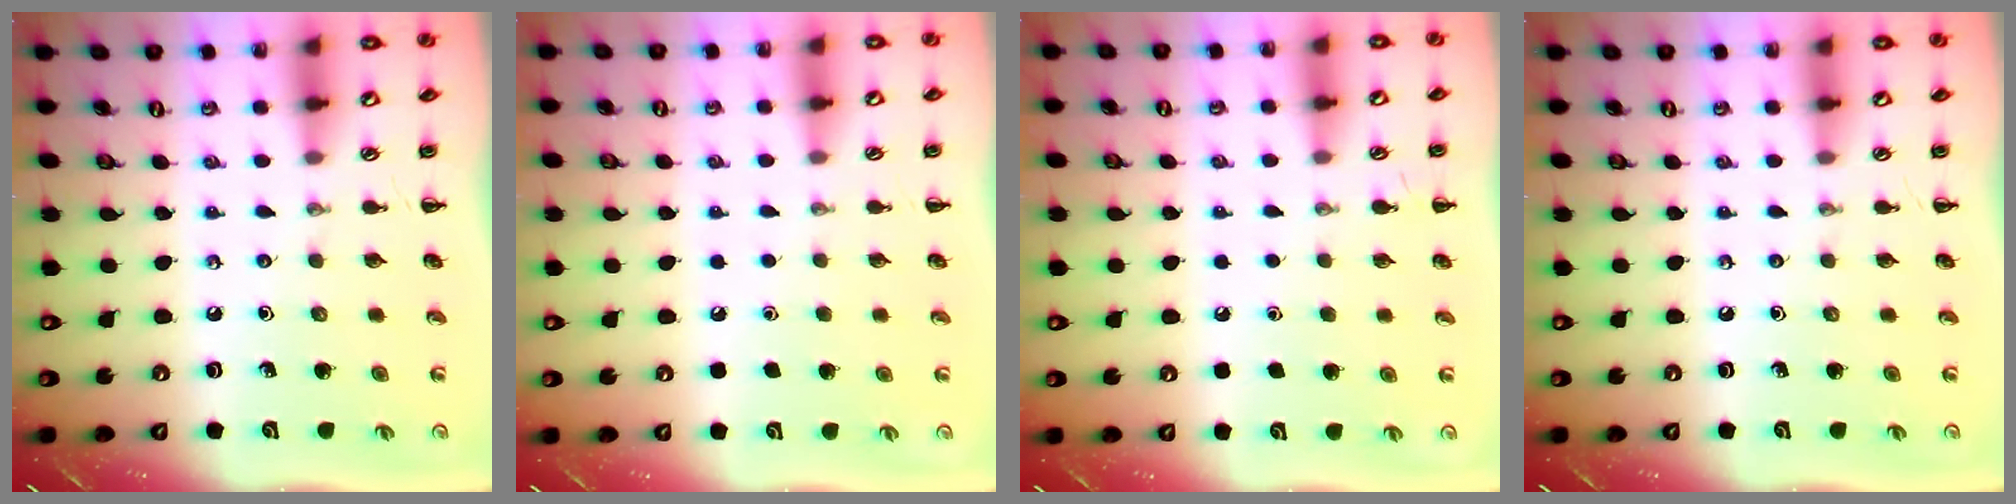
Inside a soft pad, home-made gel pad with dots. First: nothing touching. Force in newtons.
{"total": 1.7, "press": 1.7, "slide": 0.1}
{"total": 1.8, "press": 1.8, "slide": 0.1}
{"total": 0.0}